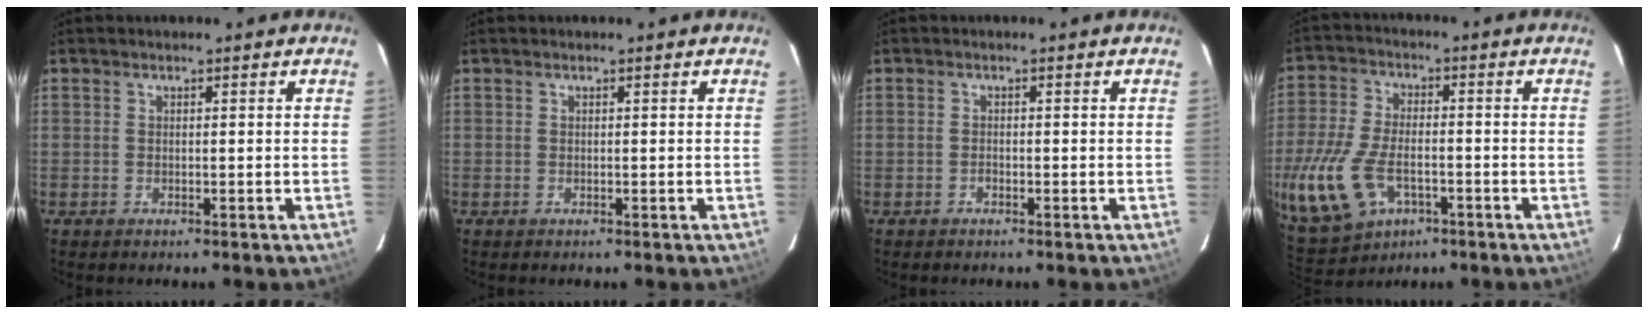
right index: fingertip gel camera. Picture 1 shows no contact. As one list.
[{"total": 0.0}, {"total": 0.6, "force": [-0.5, 0.3, 0.2], "torque": [-0.003, 0.003, -0.010]}, {"total": 22.2, "force": [-8.2, 14.0, 15.2], "torque": [-0.392, -0.028, -0.133]}]